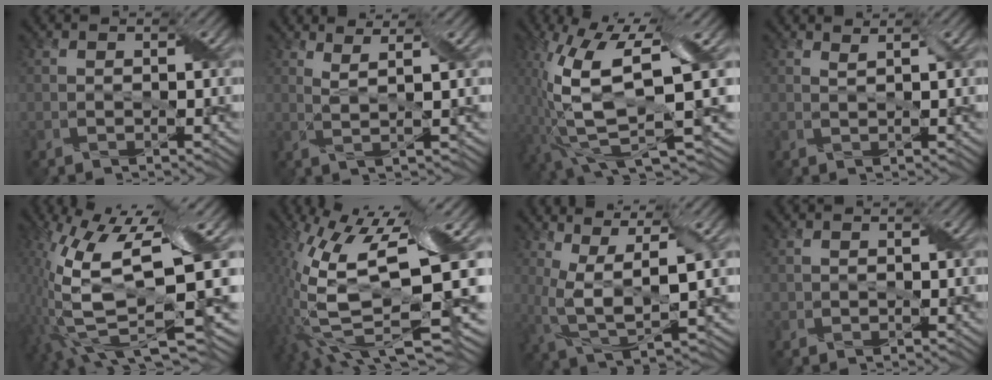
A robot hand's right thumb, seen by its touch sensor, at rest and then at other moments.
{"total": 3.6, "force": [2.1, 0.3, 2.9], "torque": [-0.055, 0.002, 0.036]}
{"total": 12.9, "force": [-1.2, 3.1, 12.5], "torque": [-0.262, -0.008, -0.005]}
{"total": 1.0, "force": [0.8, -0.1, 0.5], "torque": [-0.017, 0.004, 0.014]}
{"total": 15.2, "force": [0.0, 4.3, 14.6], "torque": [-0.332, -0.005, 0.018]}
{"total": 15.5, "force": [2.2, 4.2, 14.7], "torque": [-0.325, -0.008, 0.057]}
{"total": 8.3, "force": [1.9, 2.8, 7.6], "torque": [-0.167, 0.006, 0.037]}
{"total": 0.6, "force": [0.1, 0.6, 0.0], "torque": [-0.006, -0.001, 0.001]}